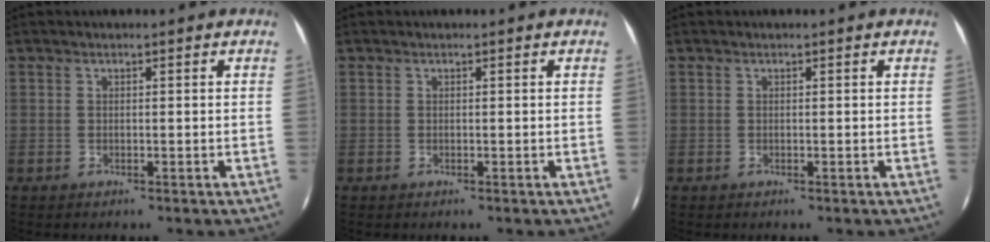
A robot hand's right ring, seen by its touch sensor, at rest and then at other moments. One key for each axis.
{"total": 0.0}
{"total": 0.0}